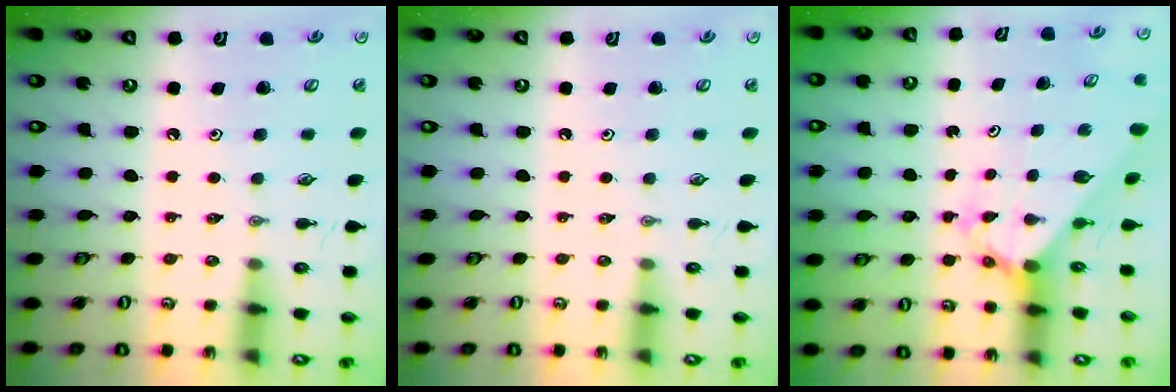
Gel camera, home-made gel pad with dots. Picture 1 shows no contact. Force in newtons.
{"total": 0.0}
{"total": 2.4, "press": 2.4, "slide": 0.2}